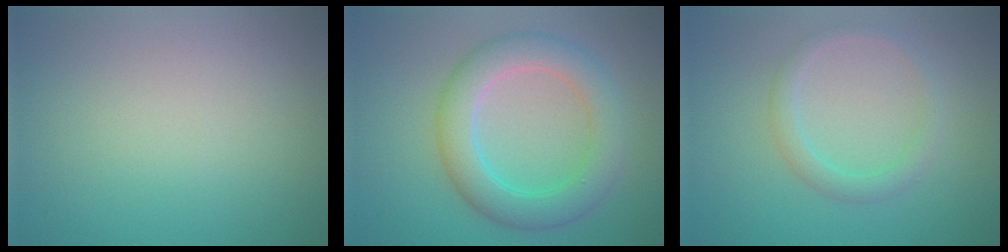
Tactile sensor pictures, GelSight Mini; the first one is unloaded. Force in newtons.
{"total": 5.7, "press": 5.7, "slide": 0.1}
{"total": 2.1, "press": 2.1, "slide": 0.1}